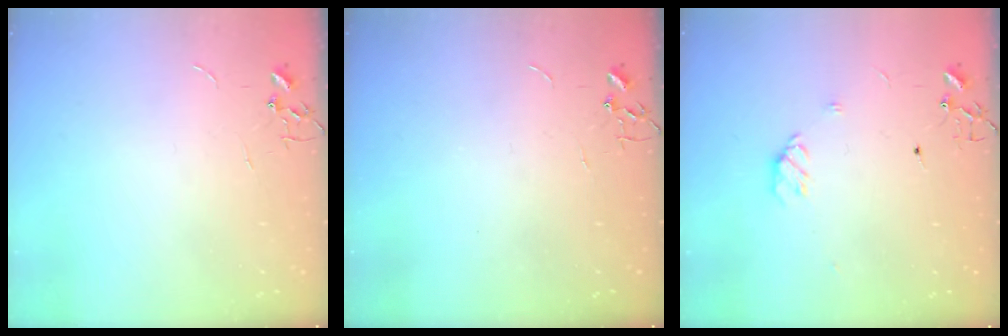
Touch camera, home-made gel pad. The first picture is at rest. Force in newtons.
{"total": 0.0}
{"total": 6.9, "press": 6.9, "slide": 0.7}